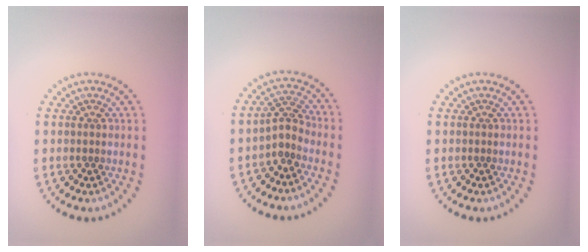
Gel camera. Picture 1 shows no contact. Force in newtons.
{"total": 2.1, "press": 1.5, "slide": 1.5}
{"total": 0.0}